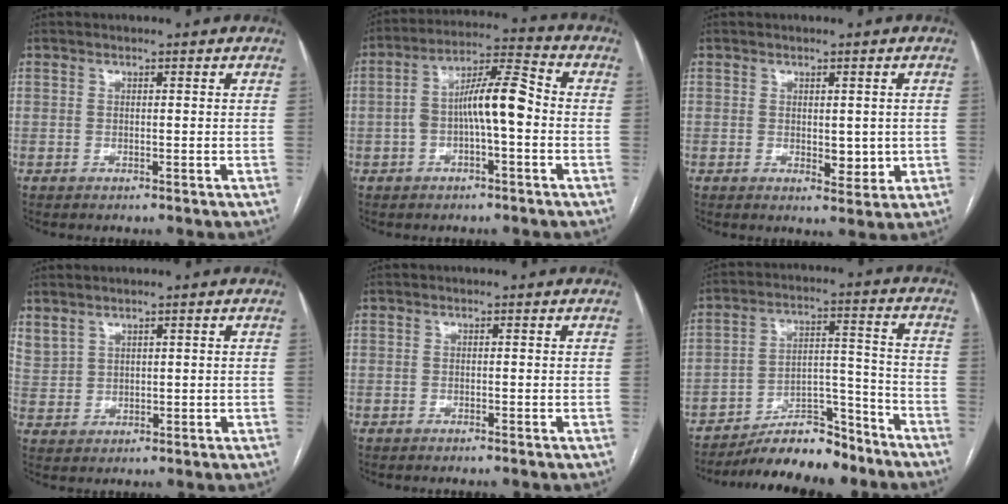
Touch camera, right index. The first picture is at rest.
{"total": 9.5, "force": [-1.1, 2.2, 9.2], "torque": [-0.166, 0.034, -0.019]}
{"total": 3.8, "force": [-0.2, 2.0, 3.2], "torque": [-0.038, -0.007, 0.005]}
{"total": 4.0, "force": [3.0, 2.3, 1.3], "torque": [-0.034, 0.009, 0.076]}
{"total": 0.9, "force": [-0.7, -0.2, 0.4], "torque": [-0.009, 0.001, -0.012]}
{"total": 12.4, "force": [-11.0, 3.2, 4.7], "torque": [-0.062, 0.036, -0.182]}